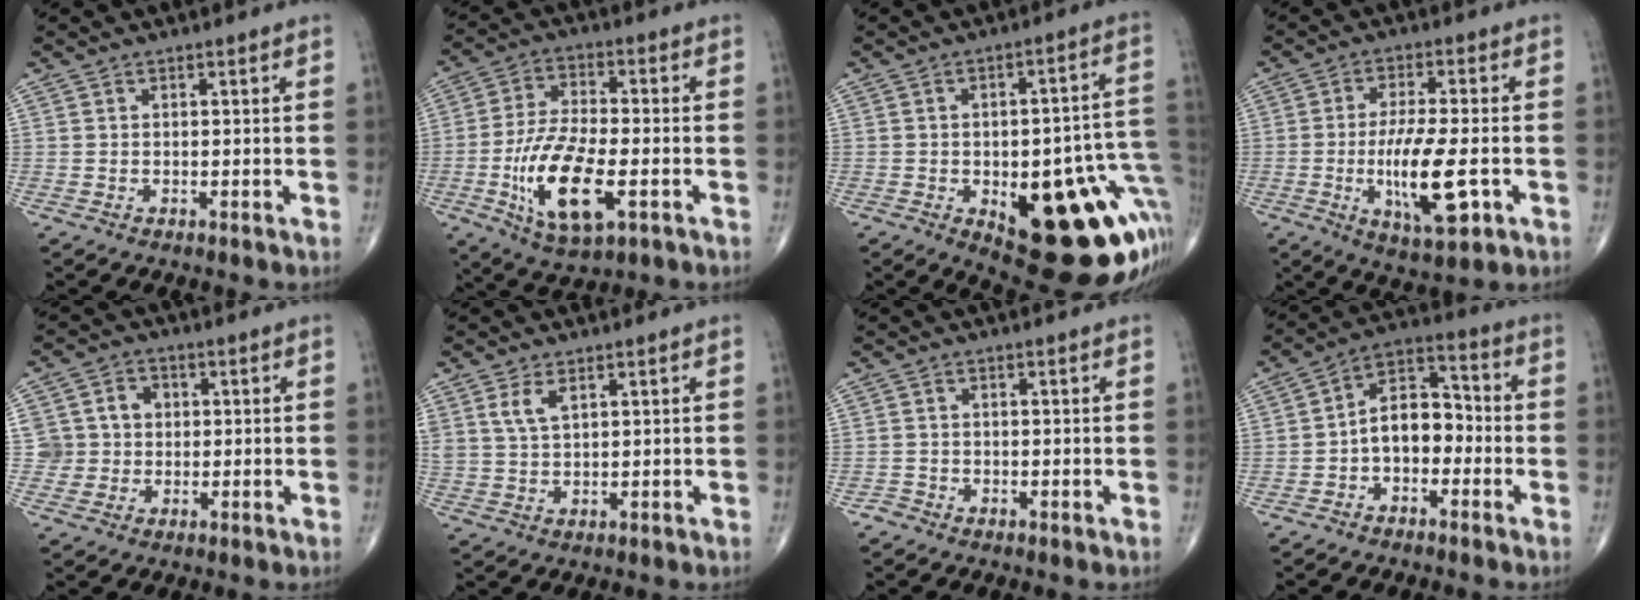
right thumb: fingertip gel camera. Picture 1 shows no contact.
{"total": 15.1, "force": [-4.5, 6.1, 13.0], "torque": [-0.249, 0.005, -0.077]}
{"total": 25.5, "force": [-6.7, 9.9, 22.5], "torque": [-0.220, 0.024, -0.060]}
{"total": 12.6, "force": [-3.1, 3.8, 11.6], "torque": [-0.207, -0.005, -0.047]}
{"total": 6.7, "force": [0.6, 6.5, 1.5], "torque": [0.009, 0.011, 0.007]}
{"total": 4.1, "force": [2.1, 2.0, 2.9], "torque": [-0.057, -0.007, 0.047]}
{"total": 1.1, "force": [-0.8, 0.8, -0.1], "torque": [0.009, 0.003, -0.023]}
{"total": 9.5, "force": [-2.1, 6.2, 6.9], "torque": [-0.087, 0.041, -0.052]}